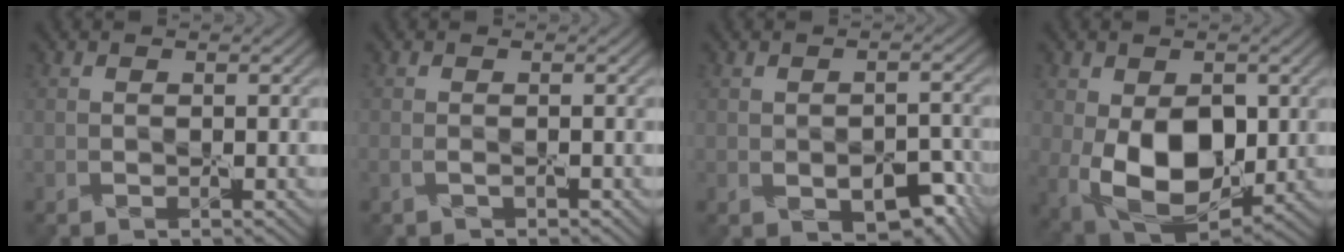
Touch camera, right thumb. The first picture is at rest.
{"total": 0.9, "force": [-0.5, 0.2, 0.7], "torque": [-0.019, -0.001, -0.011]}
{"total": 5.7, "force": [-2.3, 3.3, 4.1], "torque": [-0.063, -0.011, -0.026]}
{"total": 12.3, "force": [-1.2, 7.8, 9.5], "torque": [-0.194, -0.026, -0.008]}